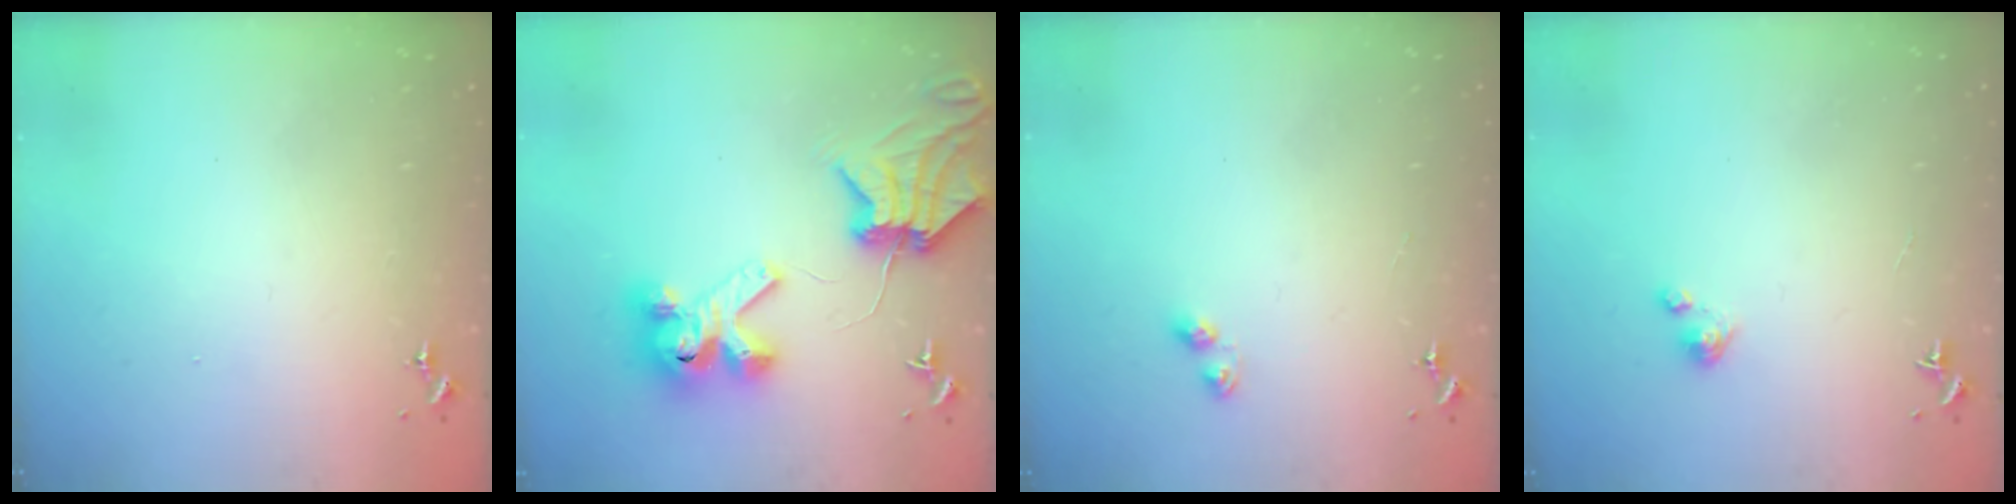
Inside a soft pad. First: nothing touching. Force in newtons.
{"total": 11.1, "press": 11.0, "slide": 1.3}
{"total": 2.8, "press": 2.7, "slide": 0.4}
{"total": 3.1, "press": 3.1, "slide": 0.3}